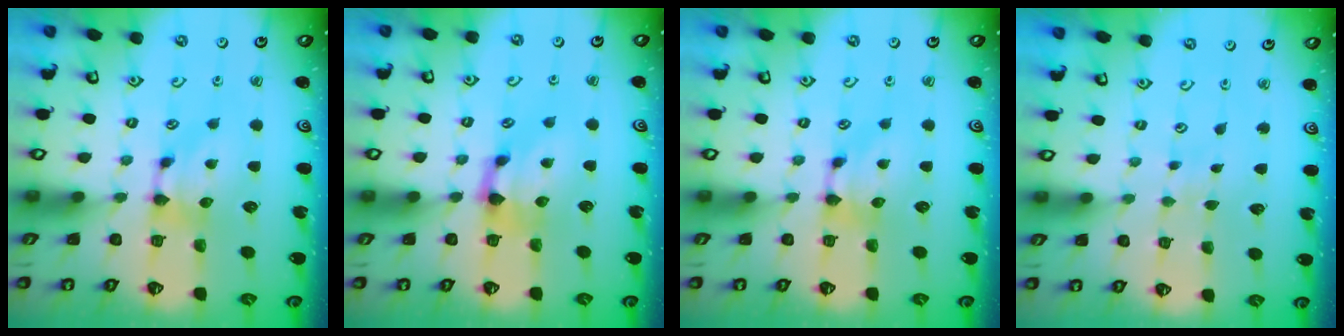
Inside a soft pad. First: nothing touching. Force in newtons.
{"total": 1.5, "press": 0.5, "slide": 1.4}
{"total": 0.0}
{"total": 3.9, "press": 3.9, "slide": 0.1}